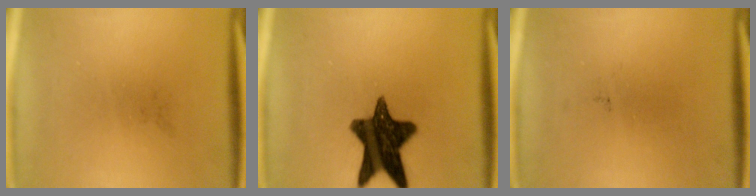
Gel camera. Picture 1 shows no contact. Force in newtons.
{"total": 13.6}
{"total": 0.0}